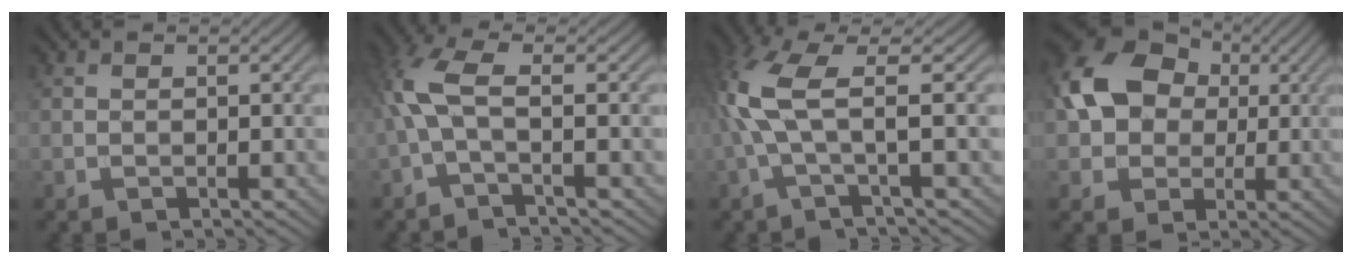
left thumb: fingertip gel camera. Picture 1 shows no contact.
{"total": 5.4, "force": [-0.4, 1.3, 5.2], "torque": [-0.123, 0.016, -0.023]}
{"total": 8.6, "force": [0.3, 1.7, 8.4], "torque": [-0.185, 0.017, -0.008]}
{"total": 11.8, "force": [1.6, 9.3, 7.0], "torque": [-0.155, 0.015, 0.015]}